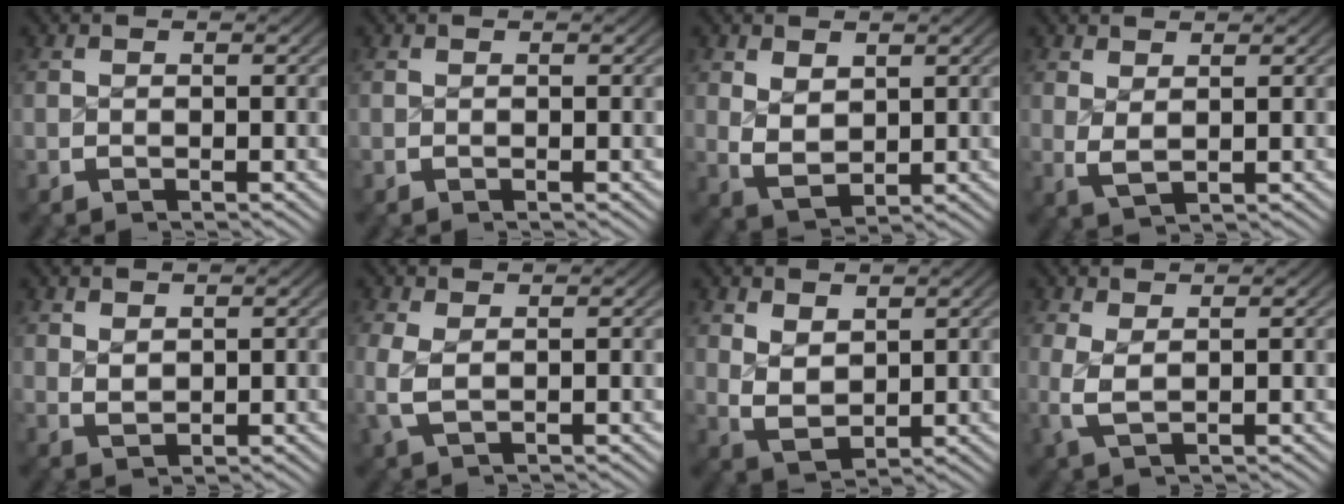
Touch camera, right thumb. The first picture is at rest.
{"total": 0.0}
{"total": 4.4, "force": [0.3, 3.2, 3.0], "torque": [-0.073, -0.026, 0.025]}
{"total": 2.2, "force": [0.9, 1.1, 1.7], "torque": [-0.035, -0.011, 0.028]}
{"total": 1.6, "force": [1.1, 0.9, 0.8], "torque": [-0.015, -0.007, 0.031]}
{"total": 2.7, "force": [0.4, 1.6, 2.2], "torque": [-0.067, -0.012, 0.019]}
{"total": 4.8, "force": [0.5, 3.5, 3.2], "torque": [-0.079, -0.029, 0.029]}
{"total": 2.6, "force": [0.8, 1.3, 2.2], "torque": [-0.058, -0.011, 0.025]}